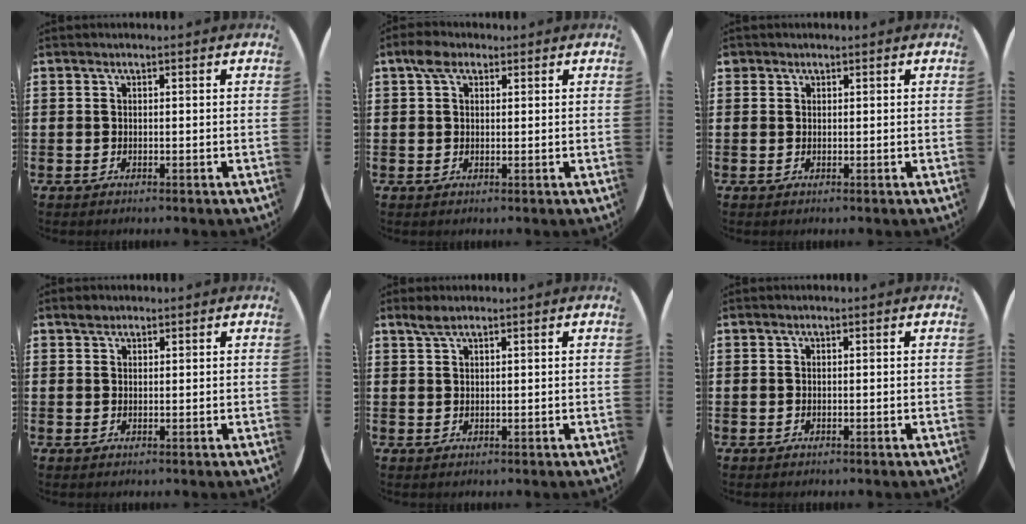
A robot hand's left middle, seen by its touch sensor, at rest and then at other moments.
{"total": 2.9, "force": [1.8, 1.6, 1.6], "torque": [-0.028, 0.005, 0.032]}
{"total": 0.6, "force": [0.5, 0.3, -0.1], "torque": [0.002, 0.004, 0.009]}
{"total": 1.1, "force": [1.0, 0.5, 0.1], "torque": [0.004, 0.000, 0.017]}
{"total": 1.6, "force": [1.3, 0.2, 0.8], "torque": [-0.017, 0.003, 0.024]}
{"total": 0.0}